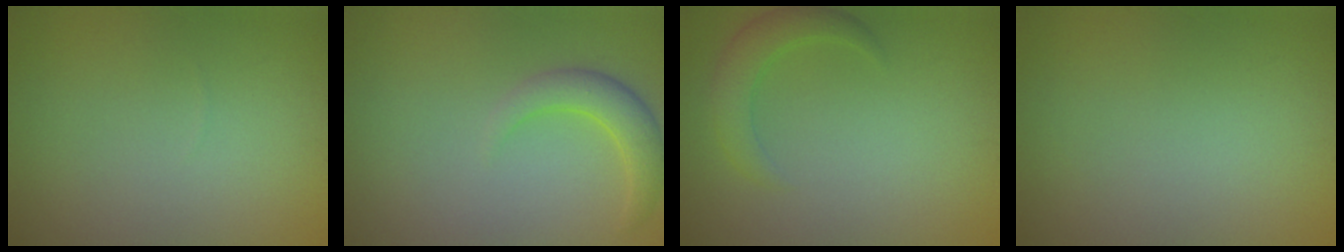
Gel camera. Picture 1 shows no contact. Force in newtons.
{"total": 2.8, "press": 2.8, "slide": 0.3}
{"total": 2.7, "press": 2.6, "slide": 0.3}
{"total": 0.0}